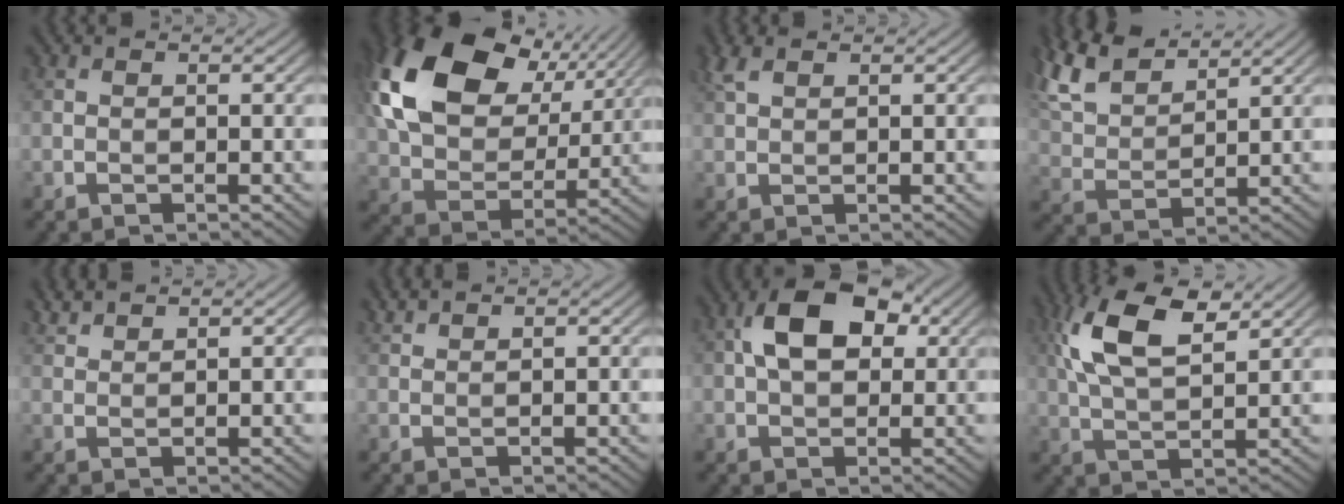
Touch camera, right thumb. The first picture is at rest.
{"total": 19.3, "force": [7.9, 12.7, 12.2], "torque": [-0.279, 0.030, 0.143]}
{"total": 2.5, "force": [1.6, 1.0, 1.7], "torque": [-0.046, 0.011, 0.037]}
{"total": 9.5, "force": [7.3, 3.5, 5.1], "torque": [-0.143, 0.020, 0.152]}
{"total": 2.2, "force": [2.1, 0.4, 0.7], "torque": [-0.019, 0.005, 0.047]}
{"total": 1.4, "force": [1.4, 0.2, 0.4], "torque": [-0.013, 0.007, 0.034]}
{"total": 9.0, "force": [2.3, 5.6, 6.6], "torque": [-0.123, 0.016, 0.032]}
{"total": 10.9, "force": [4.8, 4.6, 8.7], "torque": [-0.198, 0.014, 0.092]}